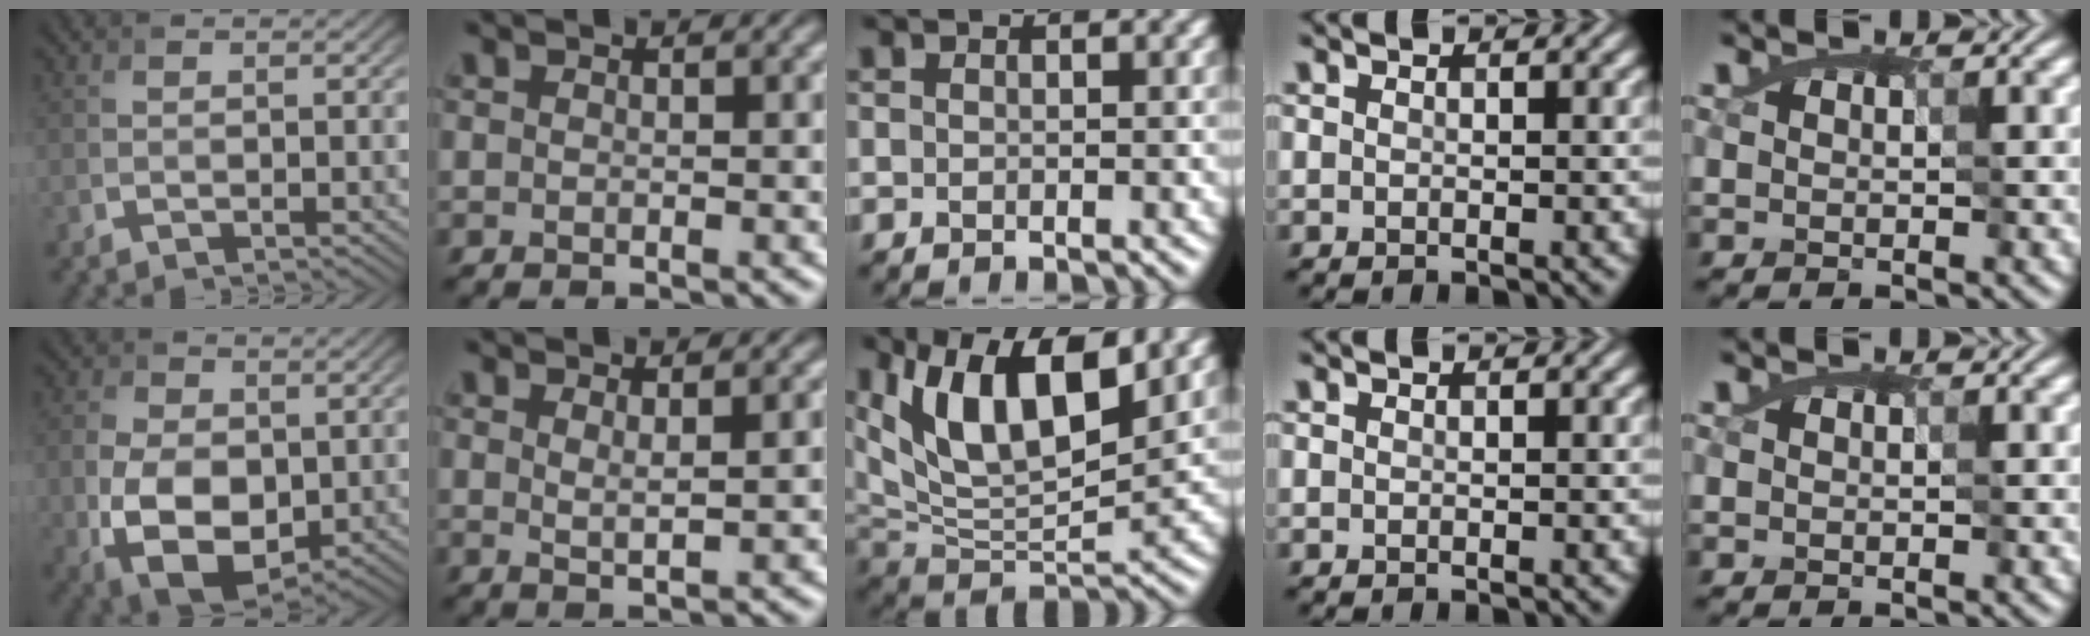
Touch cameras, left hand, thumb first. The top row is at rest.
{"thumb": {"total": 11.0, "force": [-1.3, 7.1, 8.3], "torque": [-0.190, -0.017, -0.020]}, "index": {"total": 1.5, "force": [0.8, 0.2, 1.2], "torque": [-0.022, -0.007, 0.014]}, "middle": {"total": 10.8, "force": [4.8, 4.2, 8.7], "torque": [-0.154, 0.003, 0.086]}}